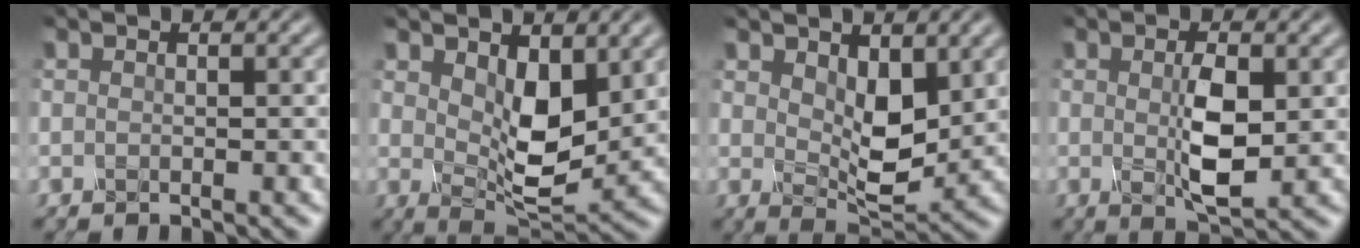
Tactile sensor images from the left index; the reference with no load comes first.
{"total": 5.1, "force": [1.5, 2.5, 4.2], "torque": [-0.088, -0.012, 0.039]}
{"total": 4.3, "force": [1.3, 2.2, 3.4], "torque": [-0.075, -0.010, 0.036]}
{"total": 3.6, "force": [0.2, 0.9, 3.5], "torque": [-0.084, -0.003, 0.012]}